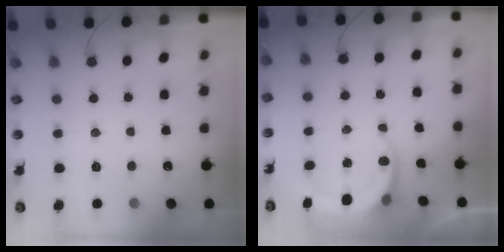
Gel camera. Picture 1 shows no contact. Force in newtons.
{"total": 5.5, "press": 5.5, "slide": 0.3}